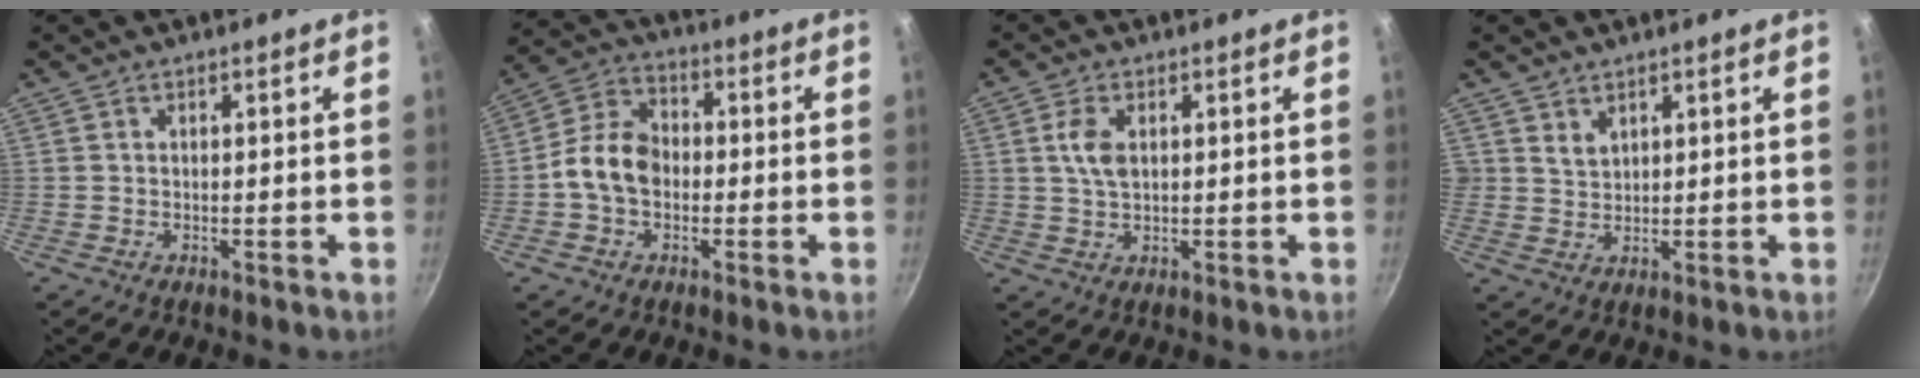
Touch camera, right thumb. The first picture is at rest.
{"total": 9.3, "force": [-1.4, 6.8, 6.1], "torque": [-0.091, 0.029, -0.042]}
{"total": 4.8, "force": [1.1, 2.7, 3.8], "torque": [-0.072, 0.001, 0.022]}
{"total": 2.5, "force": [1.7, 1.7, 0.6], "torque": [-0.001, -0.008, 0.036]}